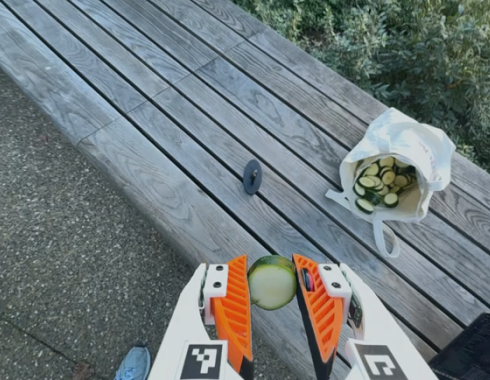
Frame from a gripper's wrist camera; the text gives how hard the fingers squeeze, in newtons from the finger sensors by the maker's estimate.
{"total": 9.1, "left": 9.9, "right": 8.3}